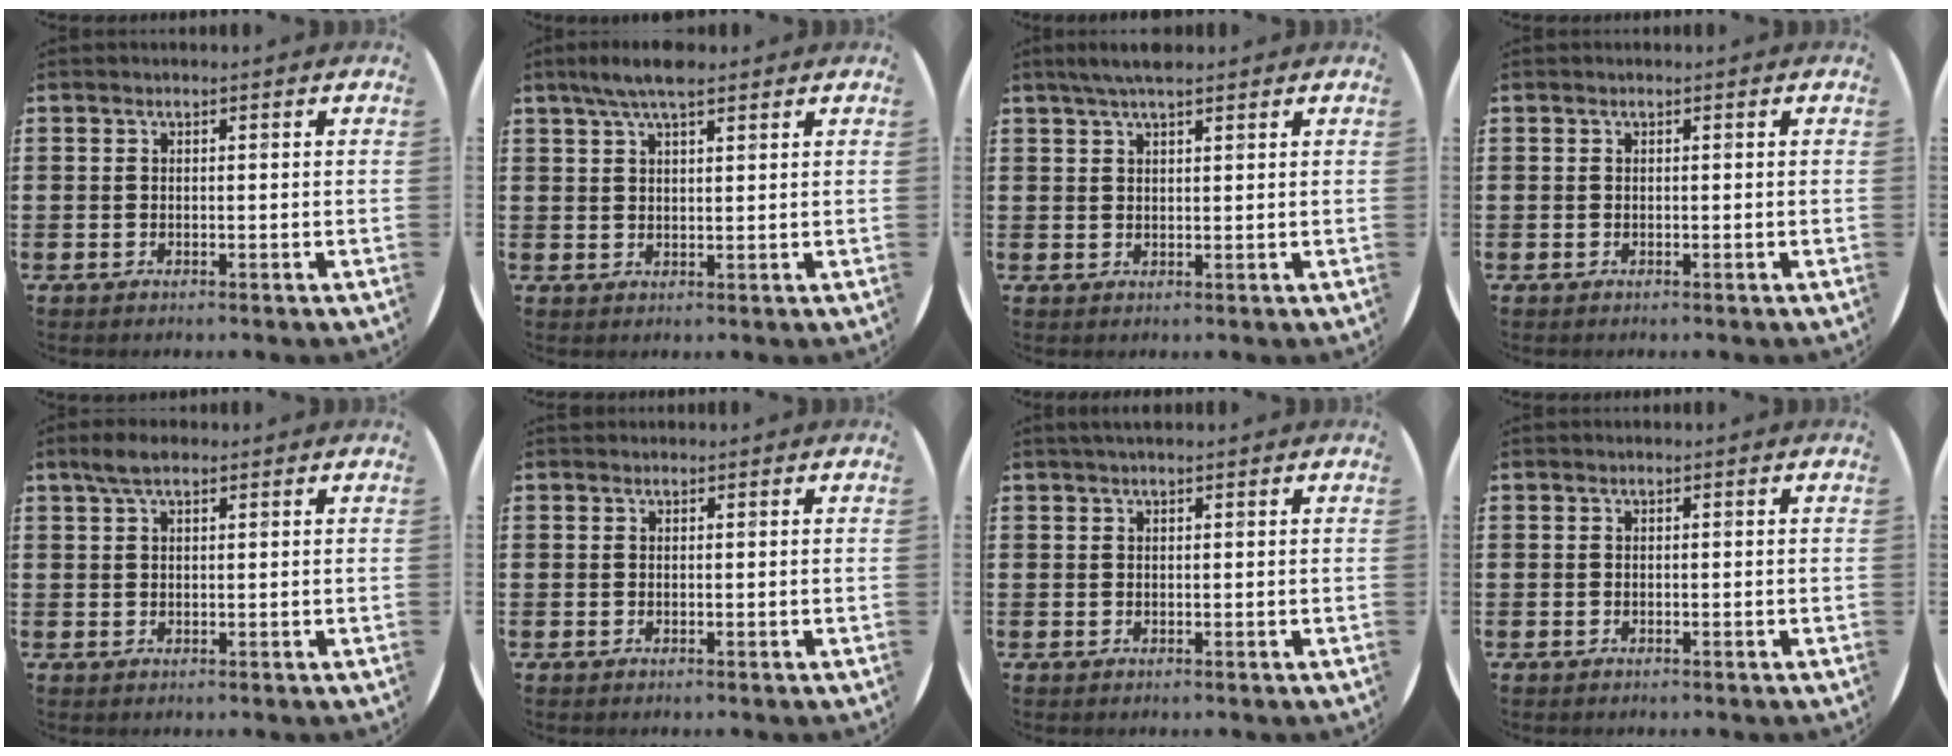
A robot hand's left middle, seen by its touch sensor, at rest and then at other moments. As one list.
[{"total": 4.8, "force": [3.6, 1.3, 2.8], "torque": [-0.053, 0.000, 0.063]}, {"total": 3.1, "force": [2.6, 0.6, 1.7], "torque": [-0.038, 0.004, 0.046]}, {"total": 0.0}, {"total": 3.0, "force": [2.1, 1.1, 1.9], "torque": [-0.033, 0.004, 0.035]}, {"total": 0.0}, {"total": 0.8, "force": [0.7, 0.0, 0.4], "torque": [-0.007, 0.003, 0.013]}, {"total": 0.0}]